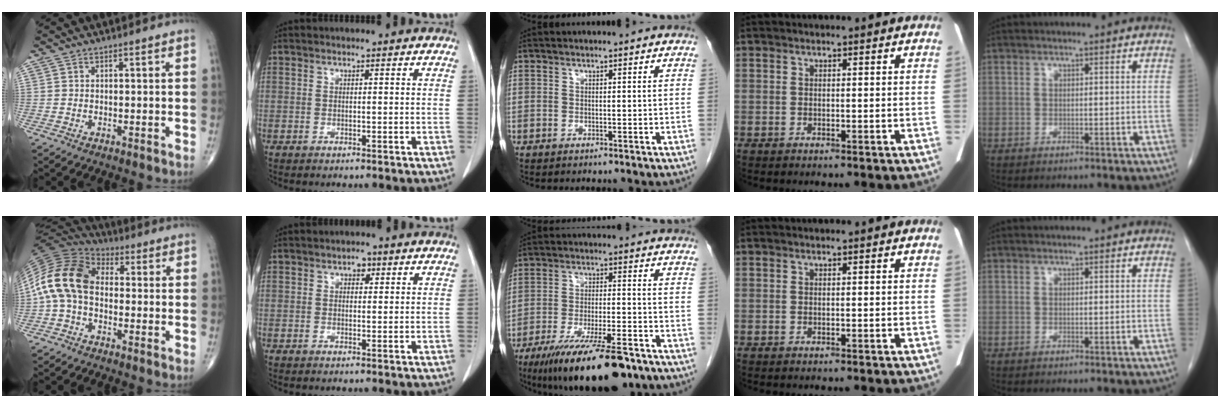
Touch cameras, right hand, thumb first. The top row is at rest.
{"thumb": {"total": 14.2, "force": [-0.8, 9.5, 10.4], "torque": [-0.208, 0.033, -0.029]}, "index": {"total": 1.7, "force": [0.9, 1.1, 1.0], "torque": [-0.010, 0.003, 0.009]}, "middle": {"total": 16.5, "force": [-12.1, 3.3, 10.8], "torque": [-0.164, -0.027, -0.196]}}